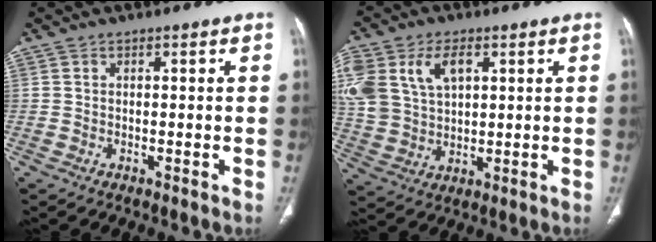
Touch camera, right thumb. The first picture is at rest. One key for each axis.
{"total": 17.7, "fx": 6.2, "fy": 12.0, "fz": 11.4, "tx": -0.269, "ty": 0.011, "tz": 0.126}